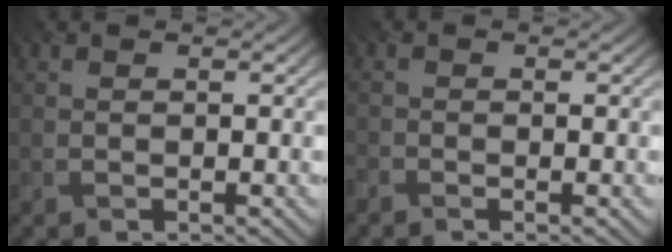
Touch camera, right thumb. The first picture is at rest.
{"total": 1.3, "force": [-1.2, 0.2, 0.3], "torque": [-0.013, -0.007, -0.031]}